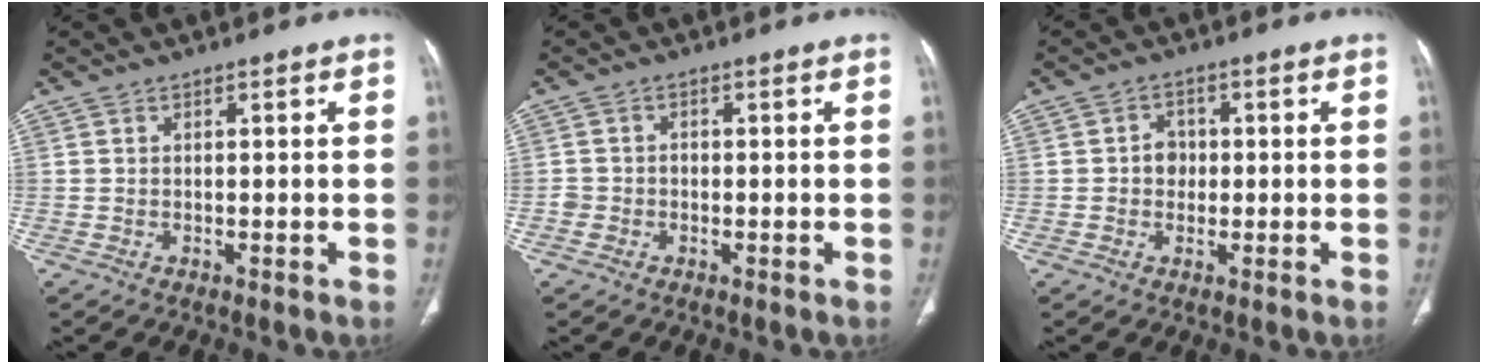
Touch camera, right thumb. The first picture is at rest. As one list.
[{"total": 2.0, "force": [-0.7, 1.8, 0.5], "torque": [-0.004, 0.013, -0.017]}, {"total": 3.4, "force": [0.0, 3.0, 1.7], "torque": [-0.005, 0.008, -0.006]}]